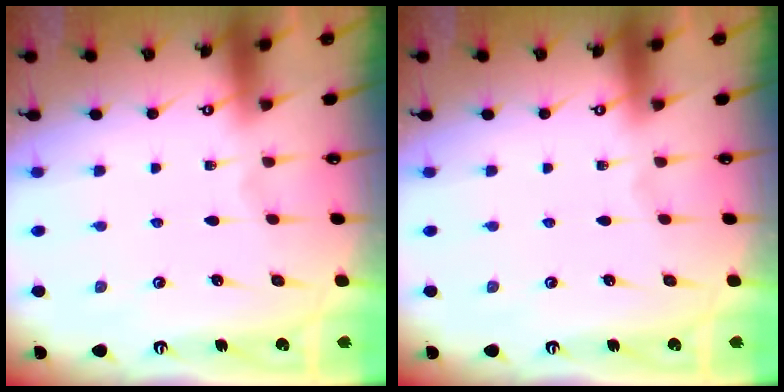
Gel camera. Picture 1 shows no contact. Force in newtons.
{"total": 0.0}